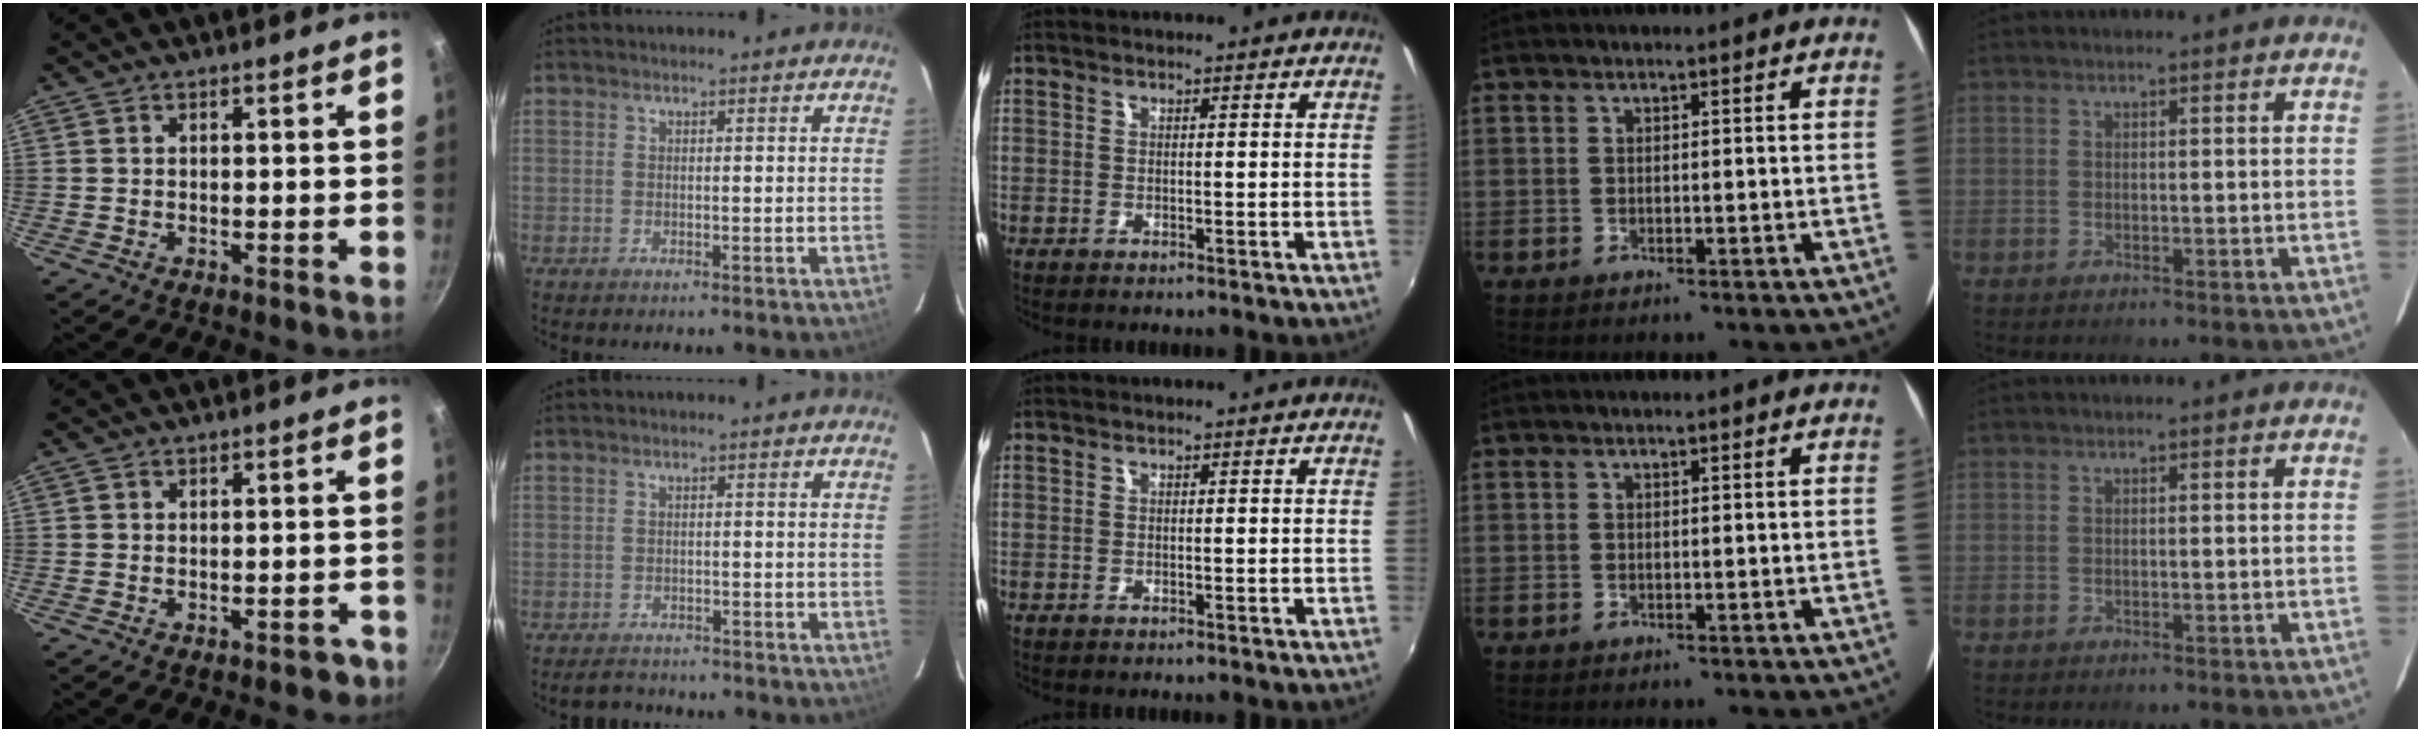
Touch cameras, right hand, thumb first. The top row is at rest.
{"thumb": {"total": 2.6, "force": [-1.8, 1.4, 1.3], "torque": [0.002, 0.033, -0.003]}, "index": {"total": 3.2, "force": [-2.9, 1.2, 0.3], "torque": [-0.010, 0.006, -0.043]}}